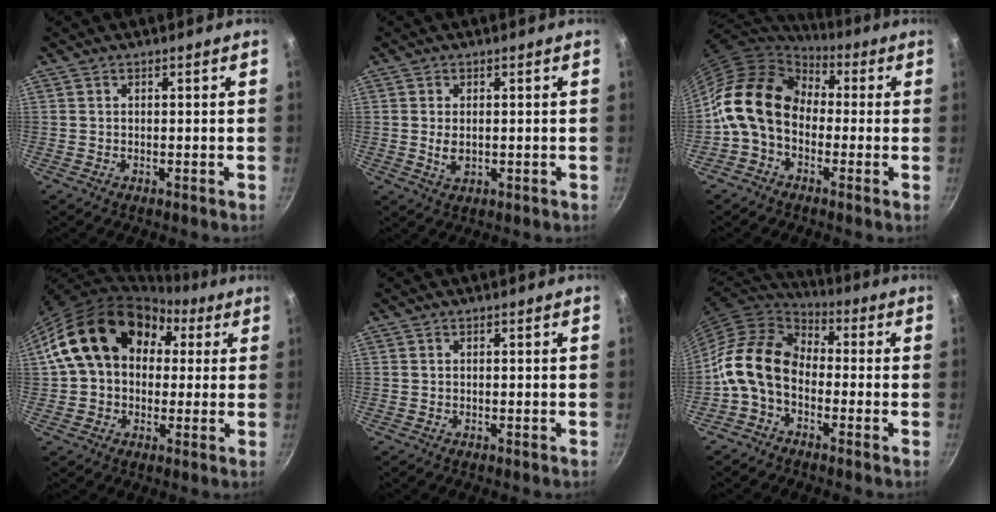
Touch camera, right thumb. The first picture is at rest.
{"total": 3.2, "force": [0.0, 1.9, 2.6], "torque": [-0.049, -0.006, 0.004]}
{"total": 14.7, "force": [-0.7, 11.3, 9.3], "torque": [-0.137, 0.039, -0.035]}
{"total": 18.7, "force": [4.5, 14.0, 11.7], "torque": [-0.169, 0.038, 0.066]}
{"total": 0.0}
{"total": 12.8, "force": [-2.7, 9.2, 8.5], "torque": [-0.131, 0.040, -0.074]}